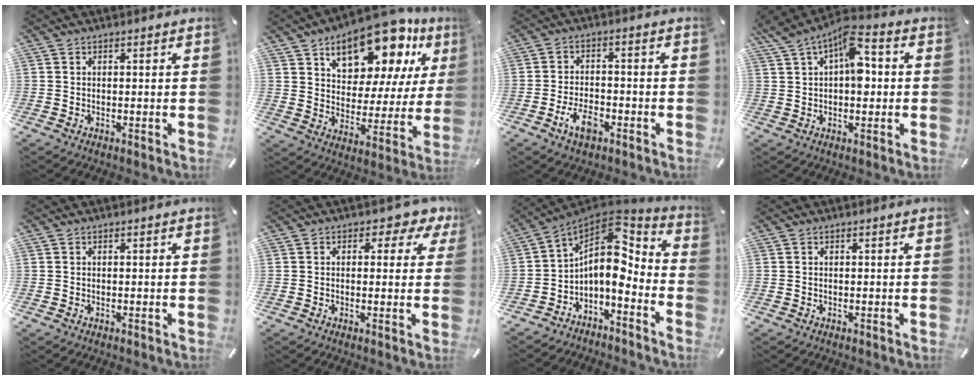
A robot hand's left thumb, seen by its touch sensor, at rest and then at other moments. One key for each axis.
{"total": 17.9, "fx": 12.6, "fy": 8.8, "fz": 9.2, "tx": -0.143, "ty": -0.087, "tz": 0.214}
{"total": 6.8, "fx": -3.6, "fy": 3.5, "fz": 4.6, "tx": -0.095, "ty": 0.015, "tz": -0.067}
{"total": 9.8, "fx": 2.3, "fy": 5.8, "fz": 7.5, "tx": -0.102, "ty": -0.010, "tz": 0.040}
{"total": 0.0}
{"total": 3.8, "fx": 1.5, "fy": 2.5, "fz": 2.5, "tx": -0.024, "ty": 0.000, "tz": 0.016}
{"total": 10.7, "fx": 0.9, "fy": 7.0, "fz": 8.0, "tx": -0.153, "ty": -0.038, "tz": 0.008}
{"total": 0.0}